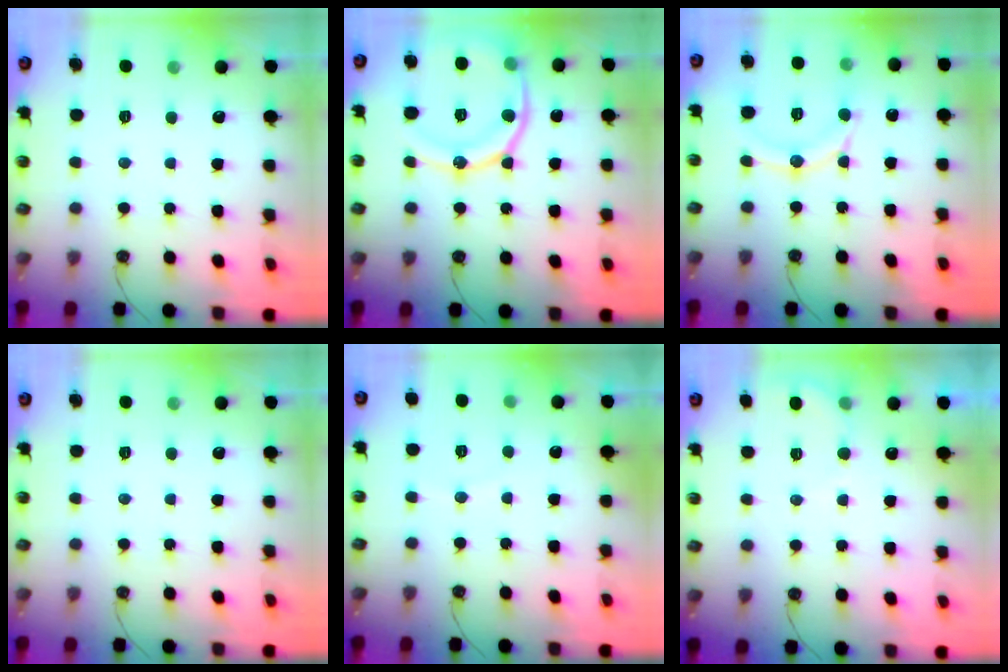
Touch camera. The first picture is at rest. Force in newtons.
{"total": 18.0, "press": 17.9, "slide": 2.1}
{"total": 13.2, "press": 13.1, "slide": 1.4}
{"total": 0.0}
{"total": 2.4, "press": 2.4, "slide": 0.3}
{"total": 5.2, "press": 5.1, "slide": 1.0}